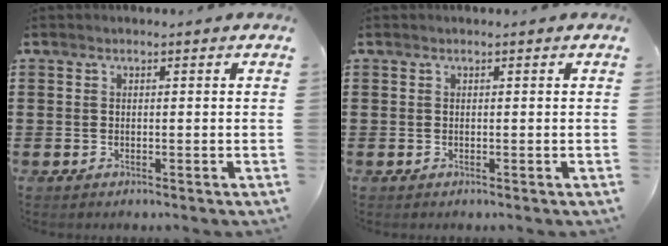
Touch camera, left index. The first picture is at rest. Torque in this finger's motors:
{"motor_torque": [0.00, 0.00, 0.00, 0.00]}